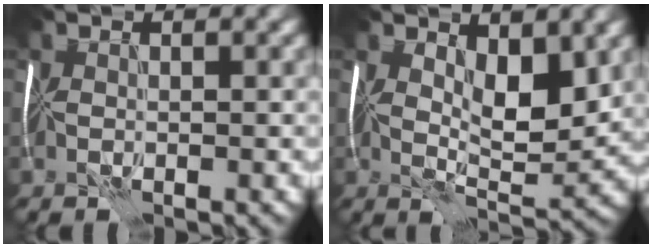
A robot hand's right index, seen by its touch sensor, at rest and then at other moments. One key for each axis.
{"total": 5.5, "fx": 2.0, "fy": 2.4, "fz": 4.5, "tx": -0.075, "ty": -0.010, "tz": 0.038}